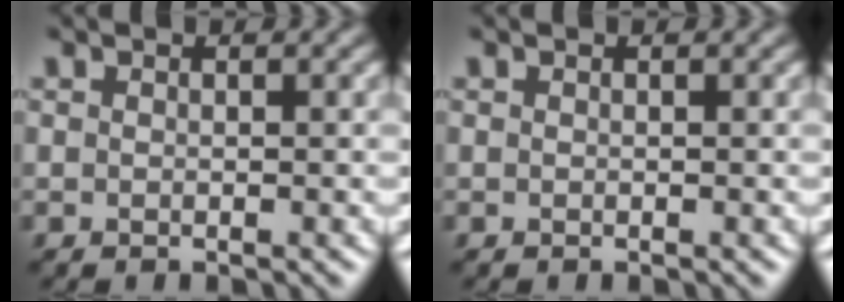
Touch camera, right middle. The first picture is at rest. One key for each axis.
{"total": 0.0}